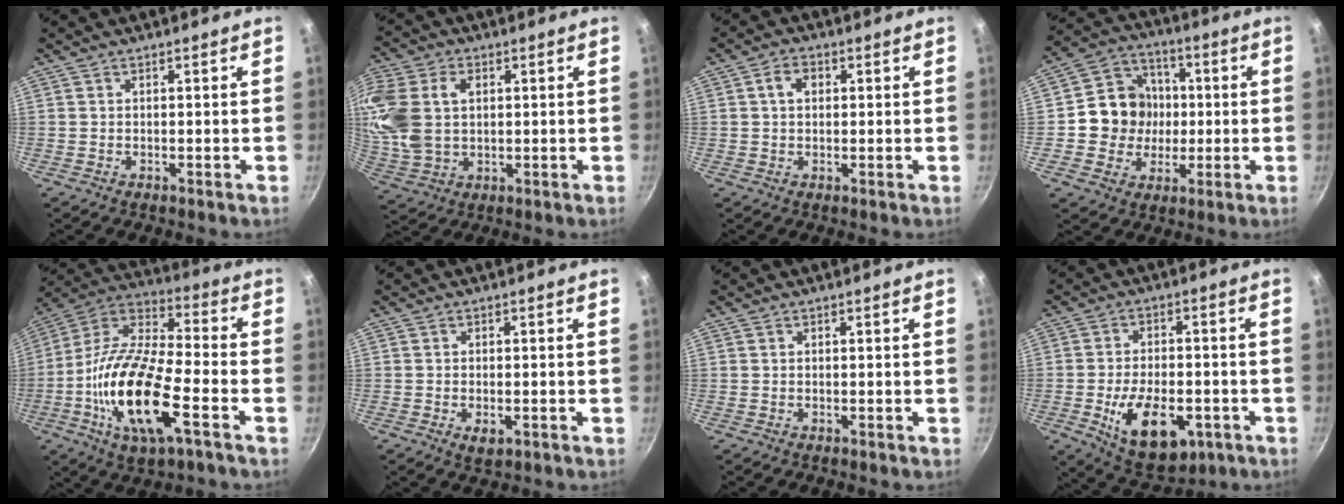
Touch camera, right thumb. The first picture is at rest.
{"total": 14.9, "force": [3.0, 10.5, 10.1], "torque": [-0.219, -0.001, 0.063]}
{"total": 3.7, "force": [0.8, 2.7, 2.4], "torque": [-0.029, 0.008, 0.008]}
{"total": 12.5, "force": [-0.1, 11.6, 4.6], "torque": [-0.041, 0.024, -0.013]}
{"total": 20.8, "force": [-6.7, 7.3, 18.2], "torque": [-0.352, 0.028, -0.145]}
{"total": 2.9, "force": [-0.9, 1.6, 2.3], "torque": [-0.038, -0.007, -0.013]}
{"total": 0.0}
{"total": 14.5, "force": [-4.7, 8.0, 11.1], "torque": [-0.156, 0.008, -0.062]}